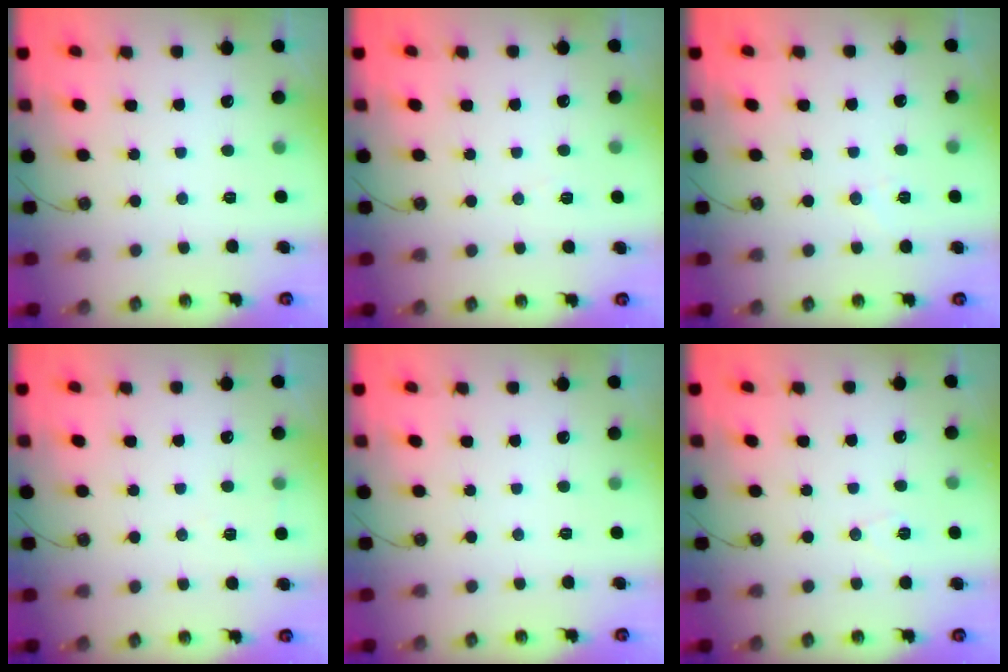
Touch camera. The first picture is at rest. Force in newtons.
{"total": 6.2, "press": 4.4, "slide": 4.4}
{"total": 4.4, "press": 3.9, "slide": 2.0}
{"total": 4.2, "press": 2.4, "slide": 3.4}
{"total": 0.0}
{"total": 5.4, "press": 4.0, "slide": 3.6}